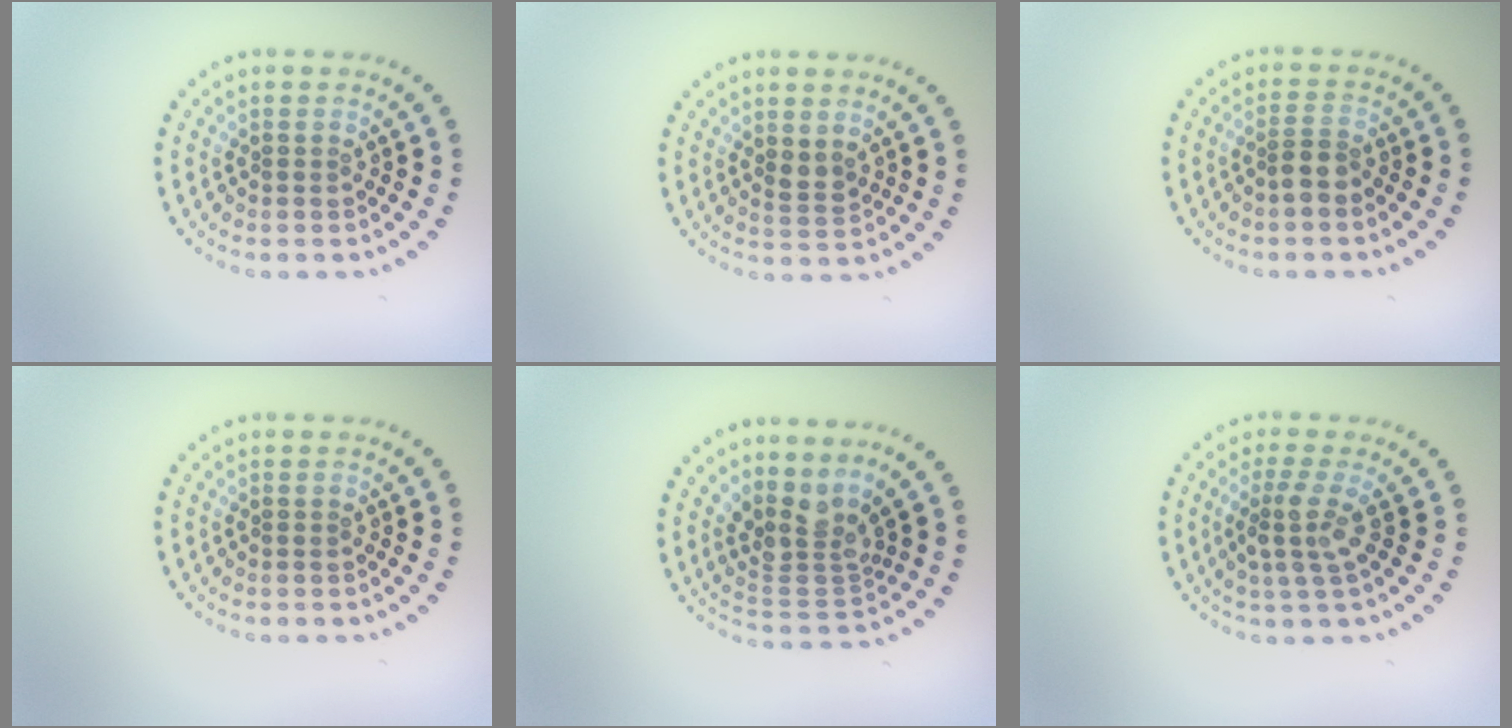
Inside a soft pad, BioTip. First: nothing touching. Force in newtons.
{"total": 1.2, "press": 1.2, "slide": 0.5}
{"total": 2.1, "press": 1.7, "slide": 1.1}
{"total": 0.0}
{"total": 3.6, "press": 2.4, "slide": 2.6}
{"total": 2.9, "press": 2.1, "slide": 2.0}